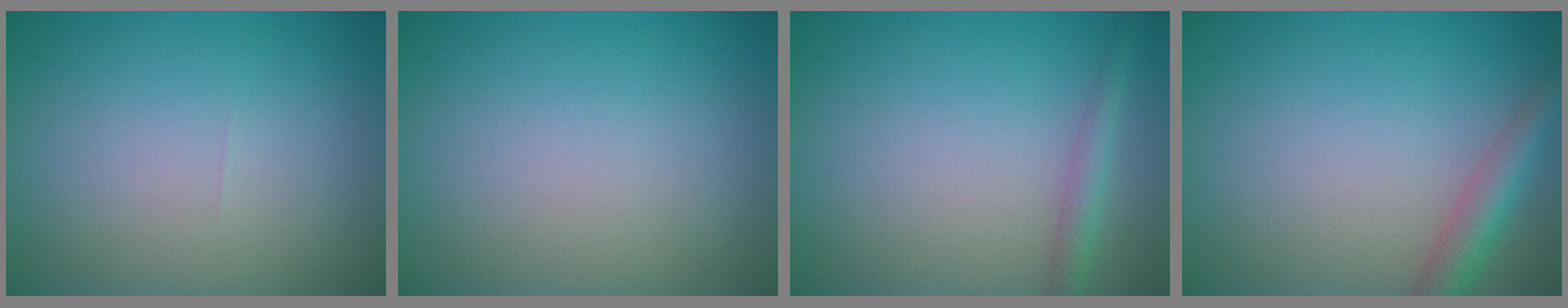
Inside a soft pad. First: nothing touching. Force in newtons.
{"total": 0.0}
{"total": 2.0, "press": 2.0, "slide": 0.1}
{"total": 3.5, "press": 3.5, "slide": 0.1}